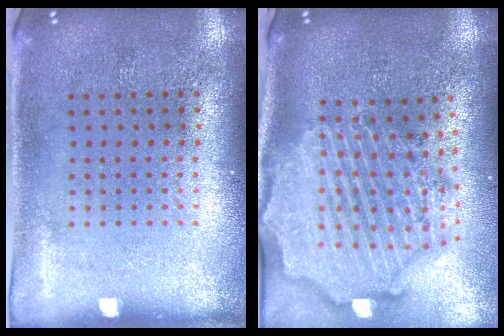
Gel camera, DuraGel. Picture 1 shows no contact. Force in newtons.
{"total": 3.5, "press": 3.0, "slide": 1.9}